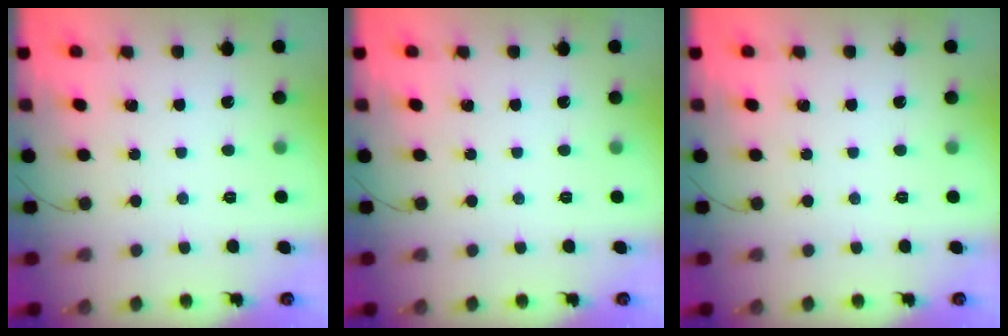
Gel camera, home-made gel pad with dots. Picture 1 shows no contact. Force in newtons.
{"total": 0.0}
{"total": 0.0}